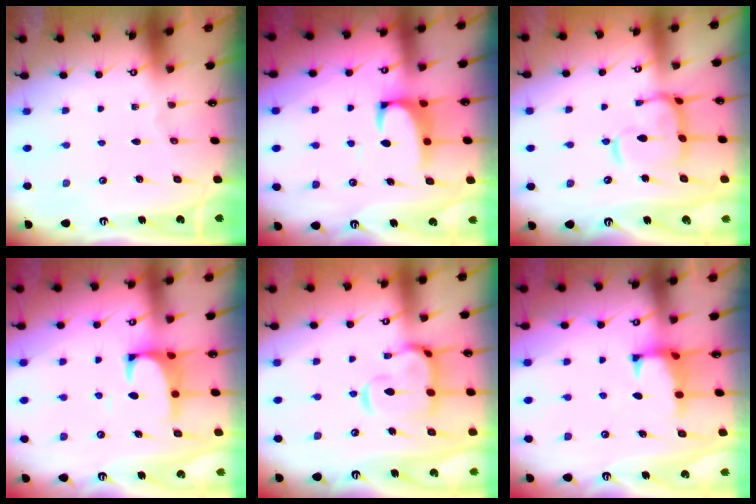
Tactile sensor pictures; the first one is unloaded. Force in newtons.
{"total": 2.2, "press": 2.0, "slide": 0.9}
{"total": 9.9, "press": 9.9, "slide": 1.3}
{"total": 1.9, "press": 1.7, "slide": 0.8}
{"total": 7.3, "press": 7.2, "slide": 1.6}
{"total": 1.5, "press": 1.3, "slide": 0.6}